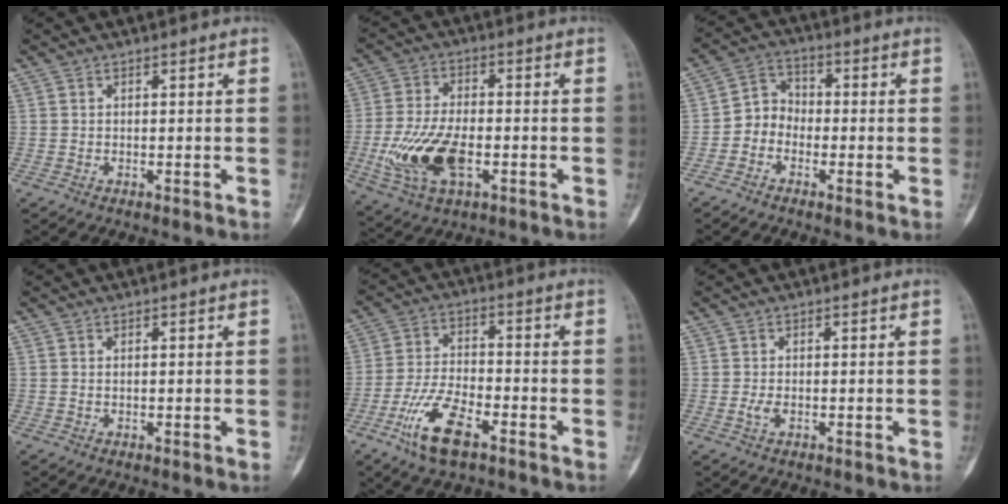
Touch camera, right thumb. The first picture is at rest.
{"total": 13.7, "force": [-3.4, 7.0, 11.3], "torque": [-0.230, 0.006, -0.057]}
{"total": 5.3, "force": [-1.7, 4.5, 2.2], "torque": [-0.010, 0.024, -0.052]}
{"total": 0.0}
{"total": 10.8, "force": [-5.8, 4.4, 8.0], "torque": [-0.163, 0.021, -0.110]}
{"total": 1.3, "force": [-0.3, 0.7, 1.1], "torque": [-0.025, -0.002, -0.008]}